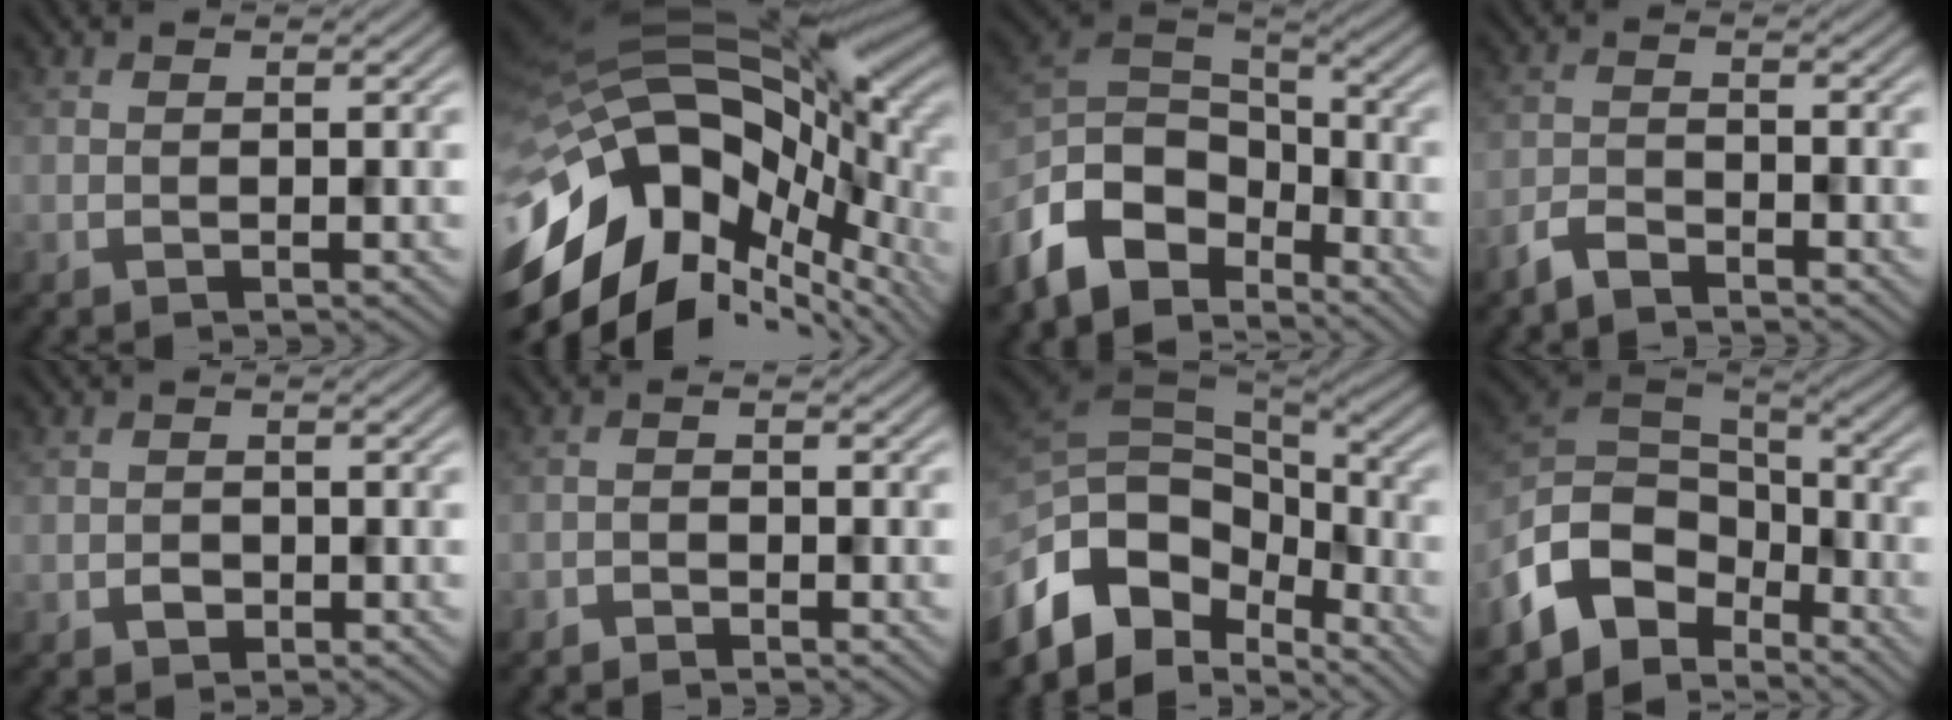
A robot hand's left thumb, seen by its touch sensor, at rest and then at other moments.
{"total": 19.6, "force": [-5.5, 11.4, 15.0], "torque": [-0.307, -0.016, -0.098]}
{"total": 11.2, "force": [-7.0, 6.3, 6.1], "torque": [-0.149, -0.011, -0.142]}
{"total": 3.0, "force": [-2.7, 0.7, 1.2], "torque": [-0.029, -0.002, -0.066]}
{"total": 1.2, "force": [-0.7, 0.9, 0.5], "torque": [-0.007, -0.001, -0.016]}
{"total": 1.5, "force": [-1.4, 0.3, 0.2], "torque": [-0.005, 0.001, -0.032]}
{"total": 15.1, "force": [-6.6, 9.5, 9.7], "torque": [-0.252, -0.029, -0.098]}
{"total": 10.2, "force": [-5.9, 6.2, 5.5], "torque": [-0.119, -0.007, -0.131]}